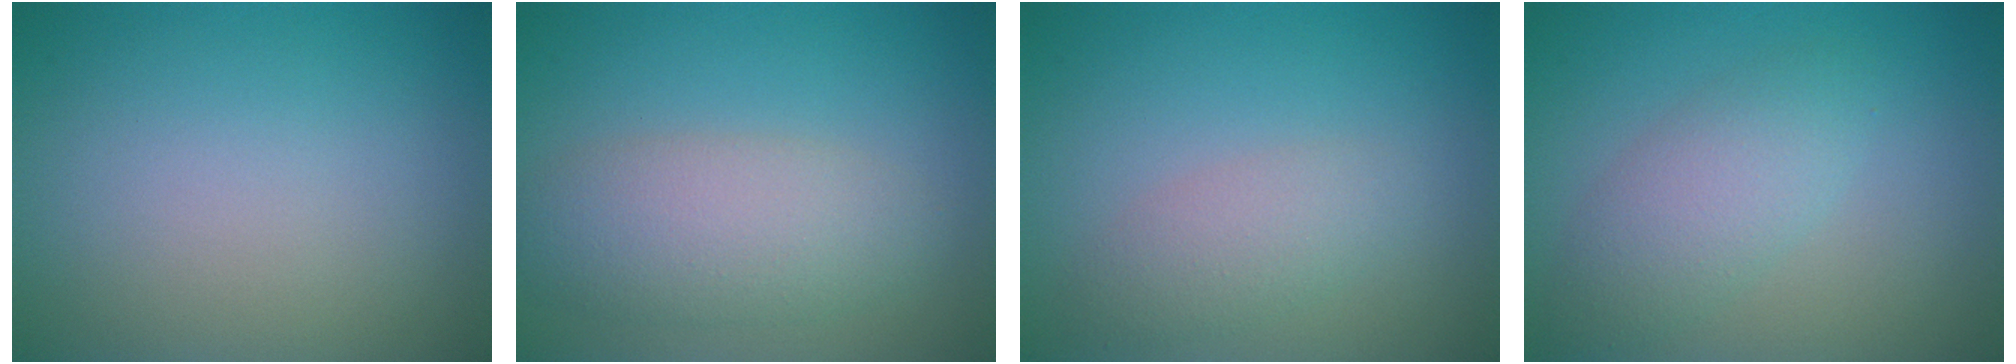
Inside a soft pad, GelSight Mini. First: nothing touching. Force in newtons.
{"total": 4.6, "press": 4.6, "slide": 0.1}
{"total": 2.4, "press": 2.4, "slide": 0.1}
{"total": 3.4, "press": 3.4, "slide": 0.1}